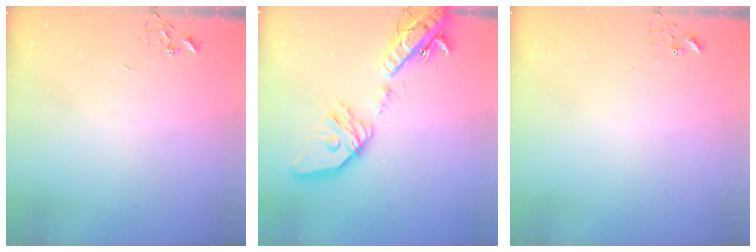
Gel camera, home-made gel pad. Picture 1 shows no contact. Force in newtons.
{"total": 23.6, "press": 23.3, "slide": 3.8}
{"total": 3.6, "press": 3.6, "slide": 0.3}